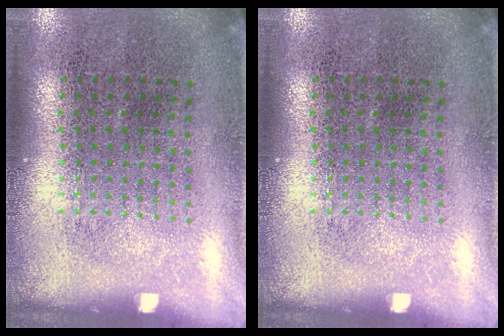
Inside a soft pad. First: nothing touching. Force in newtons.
{"total": 0.0}